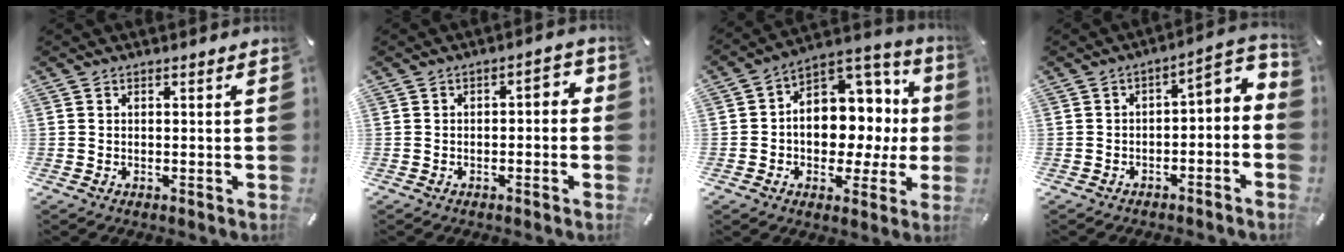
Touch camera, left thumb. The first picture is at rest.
{"total": 3.4, "force": [-1.9, 1.7, 2.2], "torque": [-0.038, 0.018, -0.039]}
{"total": 10.8, "force": [-0.1, 9.3, 5.5], "torque": [-0.061, -0.017, 0.008]}
{"total": 4.7, "force": [-1.6, 2.7, 3.4], "torque": [-0.038, -0.004, -0.040]}